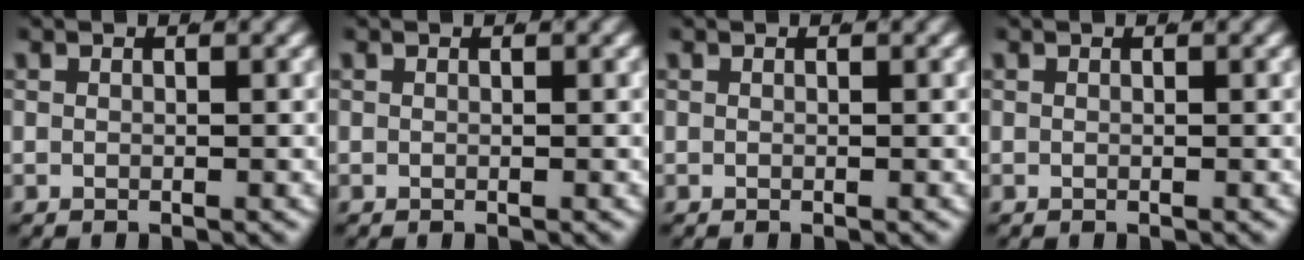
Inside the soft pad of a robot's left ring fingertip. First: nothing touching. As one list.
[{"total": 0.0}, {"total": 0.0}, {"total": 0.0}]